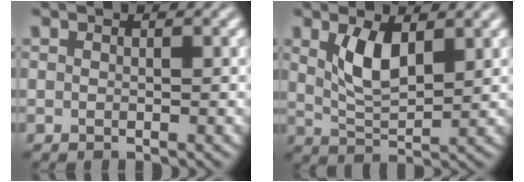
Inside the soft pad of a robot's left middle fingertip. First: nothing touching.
{"total": 4.2, "force": [1.4, 1.8, 3.5], "torque": [-0.083, -0.005, 0.030]}